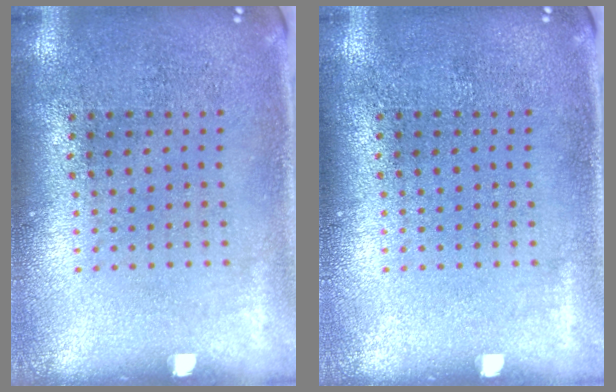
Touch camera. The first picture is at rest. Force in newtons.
{"total": 0.0}